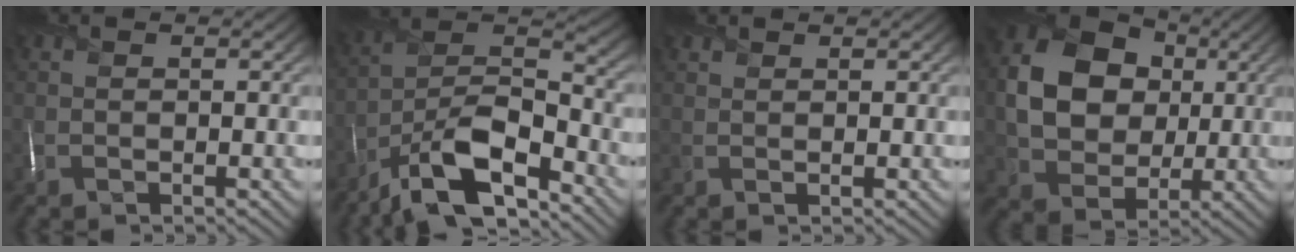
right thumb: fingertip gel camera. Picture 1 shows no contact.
{"total": 13.4, "force": [-9.4, 4.5, 8.4], "torque": [-0.157, -0.001, -0.191]}
{"total": 1.3, "force": [1.2, 0.3, 0.3], "torque": [-0.013, 0.003, 0.031]}
{"total": 11.9, "force": [1.4, 9.5, 7.1], "torque": [-0.152, 0.004, 0.016]}